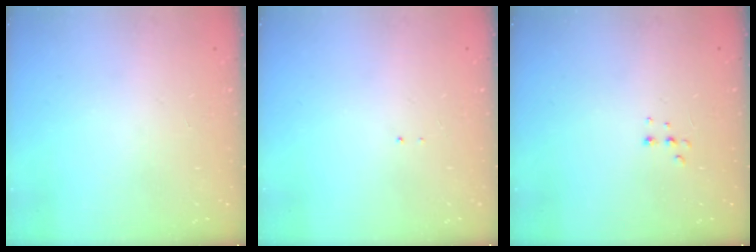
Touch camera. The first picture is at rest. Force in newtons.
{"total": 0.6, "press": 0.6, "slide": 0.1}
{"total": 3.8, "press": 3.7, "slide": 0.8}